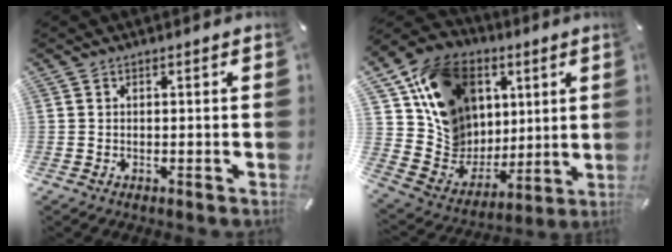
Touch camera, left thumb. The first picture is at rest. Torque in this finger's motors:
{"motor_torque": [1.45, 1.39, 1.04, -0.03, 0.26]}